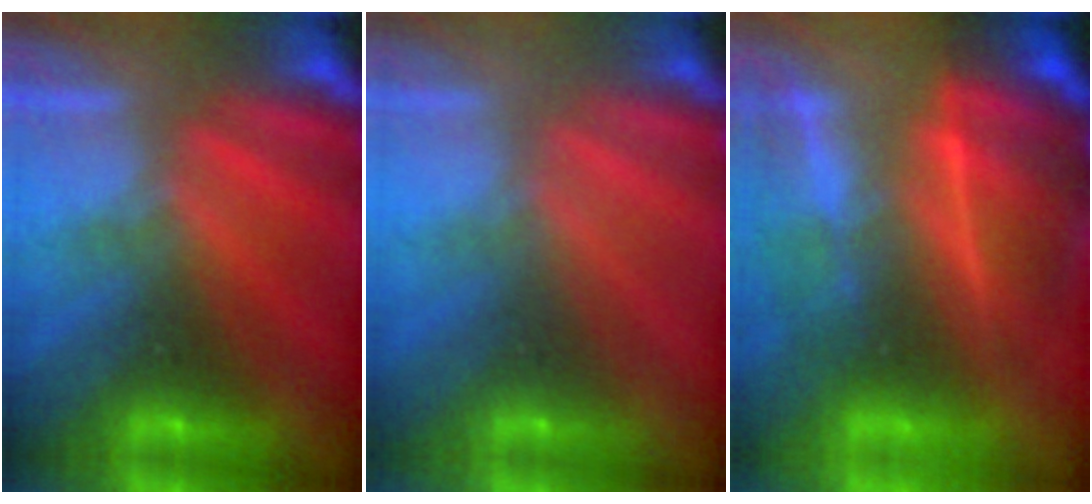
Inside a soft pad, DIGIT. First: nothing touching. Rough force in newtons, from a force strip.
{"total": 3.3}
{"total": 9.0}